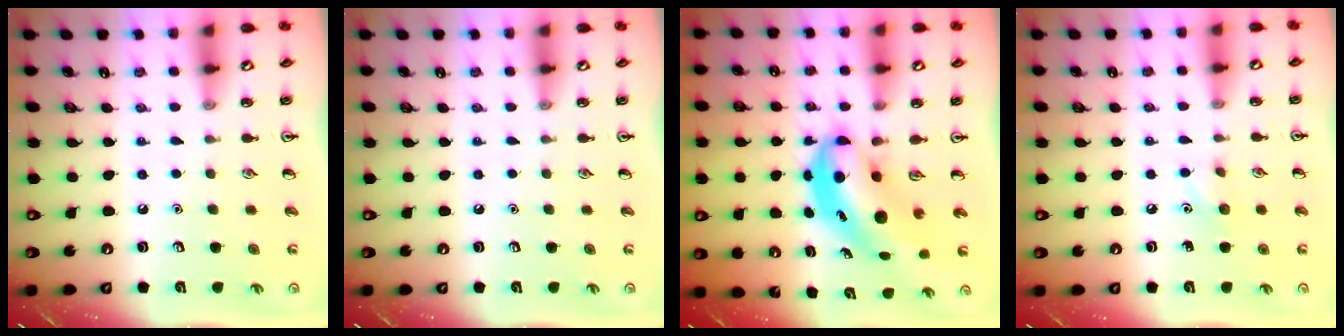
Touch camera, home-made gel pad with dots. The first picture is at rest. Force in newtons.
{"total": 0.0}
{"total": 7.7, "press": 7.4, "slide": 1.9}
{"total": 5.9, "press": 5.6, "slide": 1.9}